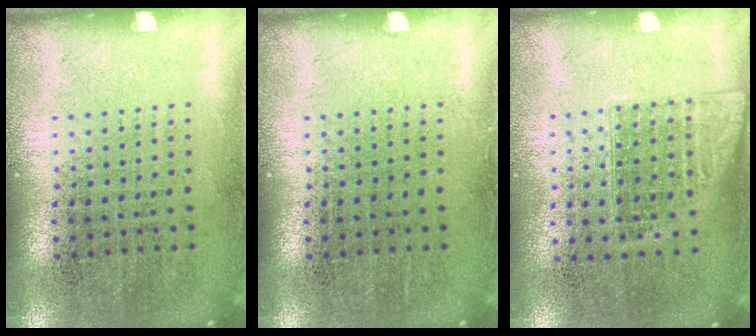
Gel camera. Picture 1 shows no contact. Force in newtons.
{"total": 0.0}
{"total": 1.1, "press": 1.0, "slide": 0.6}